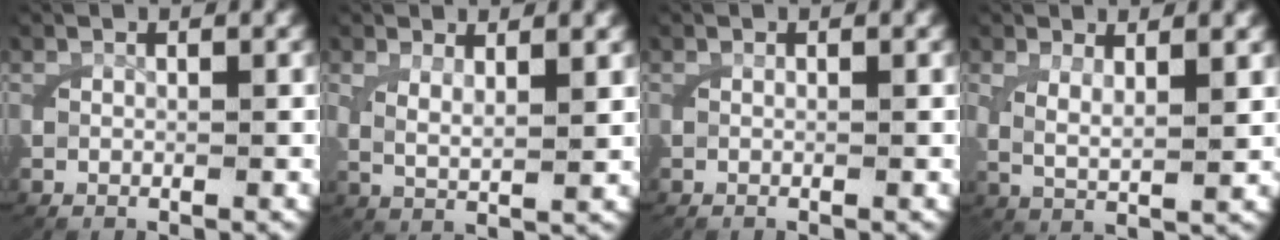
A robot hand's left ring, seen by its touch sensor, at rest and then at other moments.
{"total": 3.5, "force": [1.4, 1.7, 2.8], "torque": [-0.059, -0.007, 0.025]}
{"total": 0.0}
{"total": 4.0, "force": [1.3, 2.0, 3.2], "torque": [-0.066, -0.007, 0.023]}